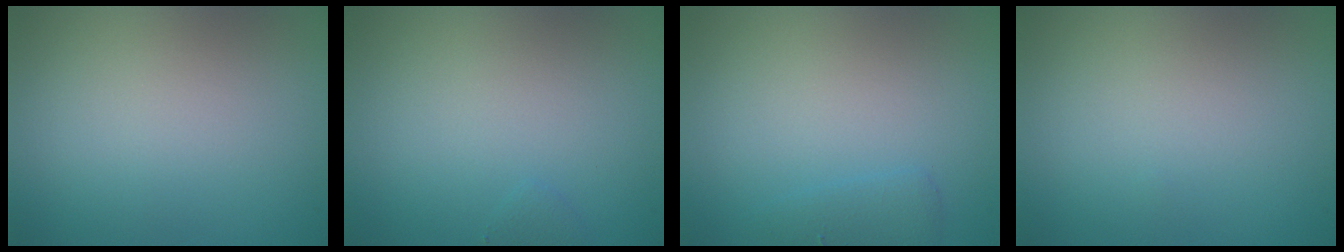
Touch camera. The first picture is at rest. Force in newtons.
{"total": 0.5, "press": 0.5, "slide": 0.0}
{"total": 1.3, "press": 1.3, "slide": 0.1}
{"total": 0.0}